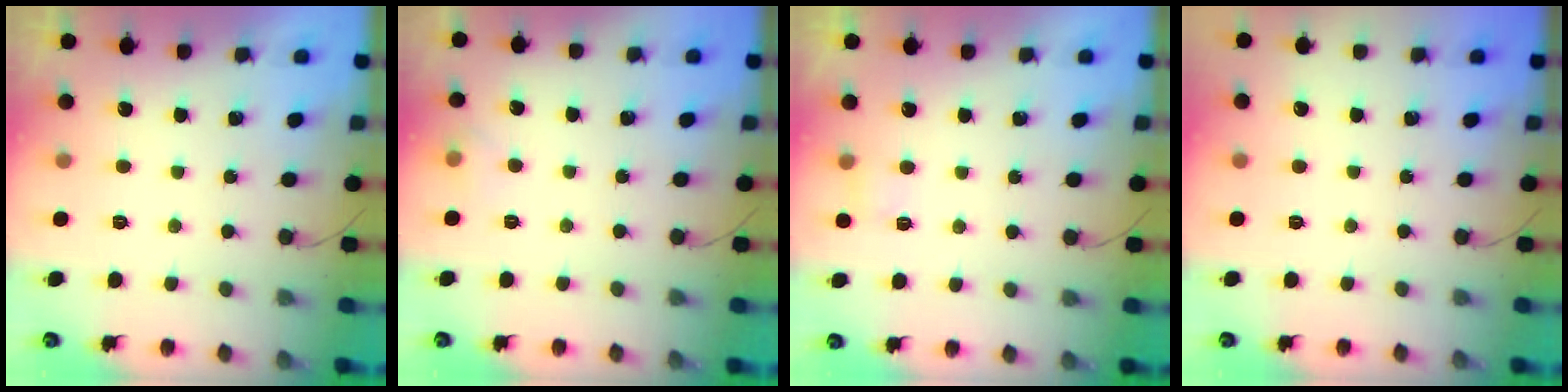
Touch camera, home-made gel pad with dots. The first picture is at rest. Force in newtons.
{"total": 6.5, "press": 3.6, "slide": 5.4}
{"total": 2.8, "press": 2.6, "slide": 1.1}
{"total": 0.0}